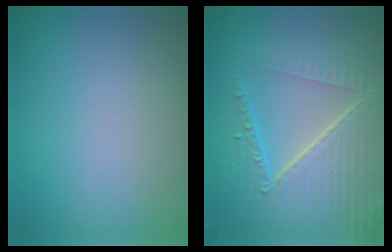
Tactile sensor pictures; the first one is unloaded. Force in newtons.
{"total": 7.9, "press": 5.8, "slide": 5.3}